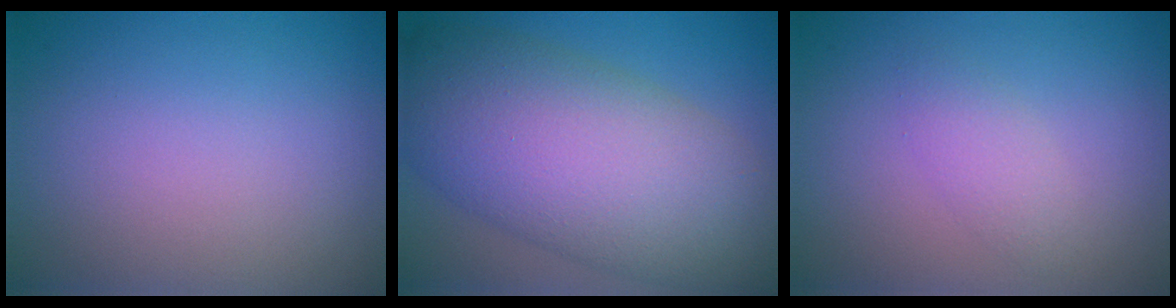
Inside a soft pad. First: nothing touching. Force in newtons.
{"total": 12.3, "press": 12.3, "slide": 0.4}
{"total": 1.8, "press": 1.8, "slide": 0.0}